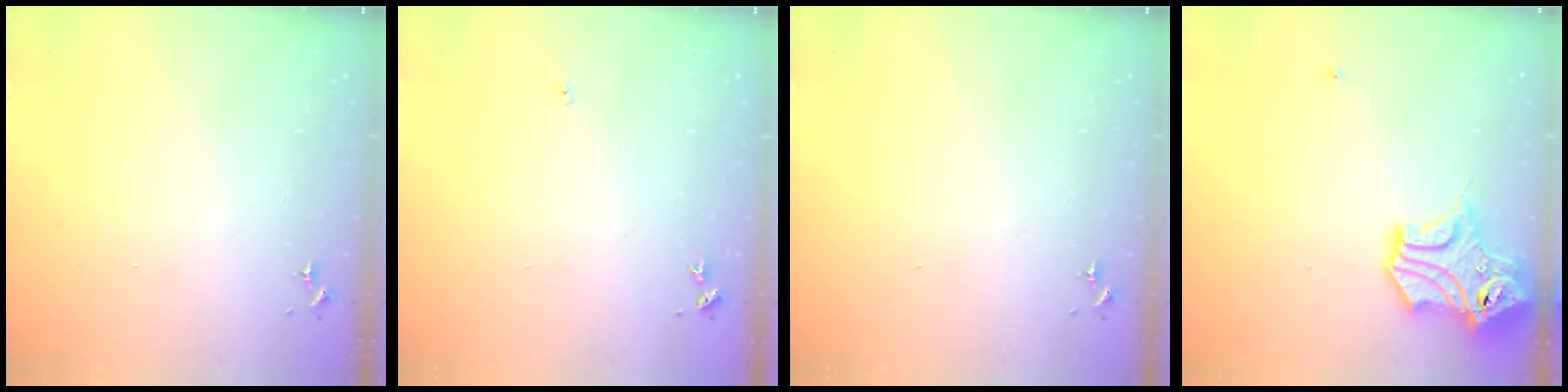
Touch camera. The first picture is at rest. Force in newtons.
{"total": 3.0, "press": 3.0, "slide": 0.4}
{"total": 0.0}
{"total": 14.1, "press": 14.0, "slide": 1.9}